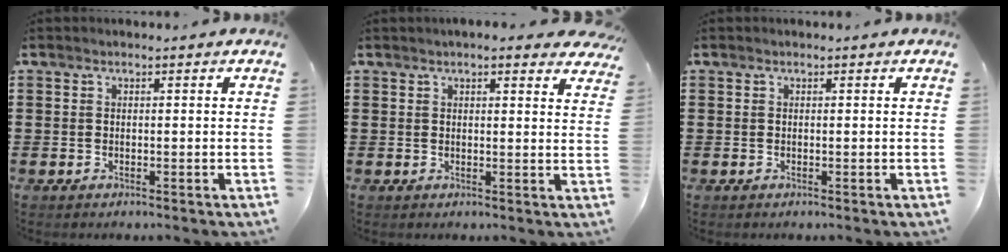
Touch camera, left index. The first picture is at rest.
{"total": 2.8, "force": [2.4, 0.7, 1.1], "torque": [-0.029, -0.001, 0.044]}
{"total": 0.0}